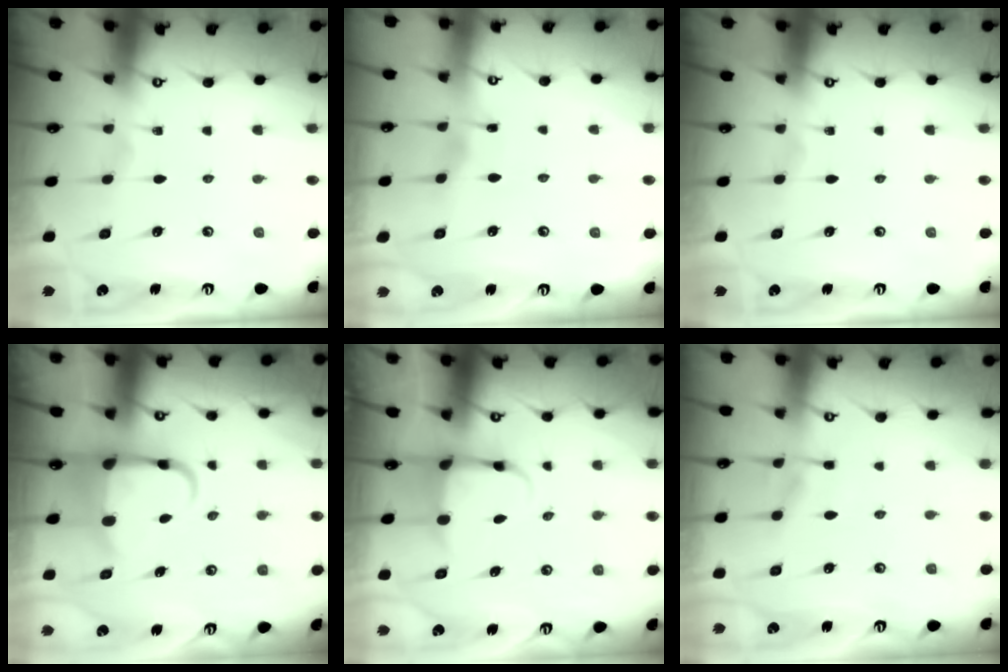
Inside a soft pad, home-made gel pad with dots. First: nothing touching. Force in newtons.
{"total": 2.5, "press": 2.5, "slide": 0.2}
{"total": 0.0}
{"total": 6.3, "press": 6.2, "slide": 1.1}
{"total": 3.8, "press": 3.7, "slide": 0.9}
{"total": 3.5, "press": 3.5, "slide": 0.7}